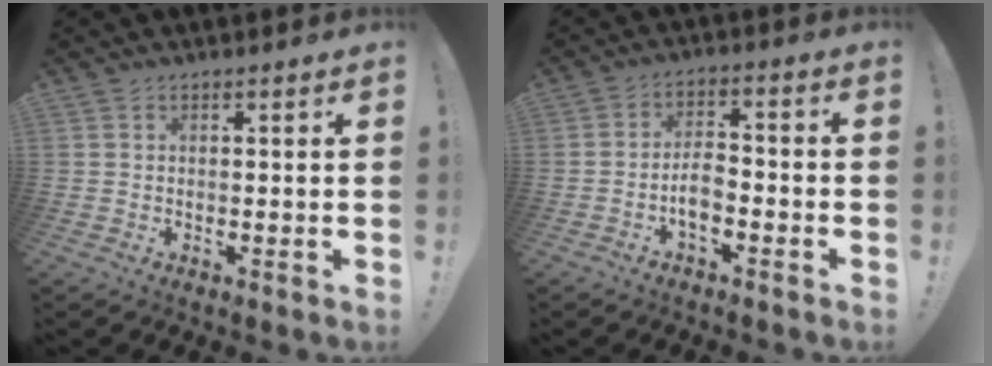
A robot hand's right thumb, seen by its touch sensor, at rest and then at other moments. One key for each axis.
{"total": 5.7, "fx": -2.3, "fy": 2.8, "fz": 4.3, "tx": -0.068, "ty": 0.004, "tz": -0.044}